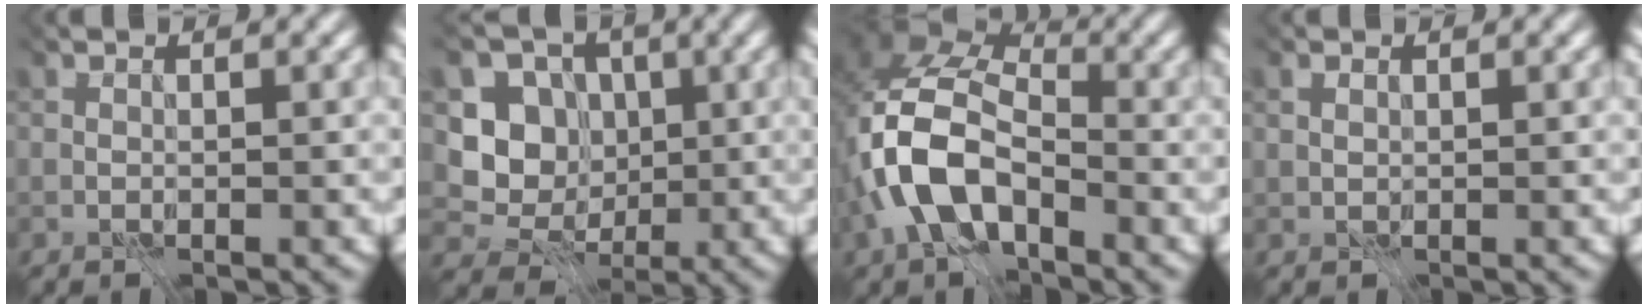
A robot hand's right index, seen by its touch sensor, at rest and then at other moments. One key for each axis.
{"total": 3.5, "fx": -1.0, "fy": 3.2, "fz": 1.0, "tx": -0.020, "ty": -0.022, "tz": -0.006}
{"total": 9.1, "fx": -4.9, "fy": 4.3, "fz": 6.3, "tx": -0.152, "ty": -0.010, "tz": -0.087}
{"total": 0.6, "fx": 0.1, "fy": 0.5, "fz": 0.4, "tx": -0.021, "ty": -0.004, "tz": 0.011}